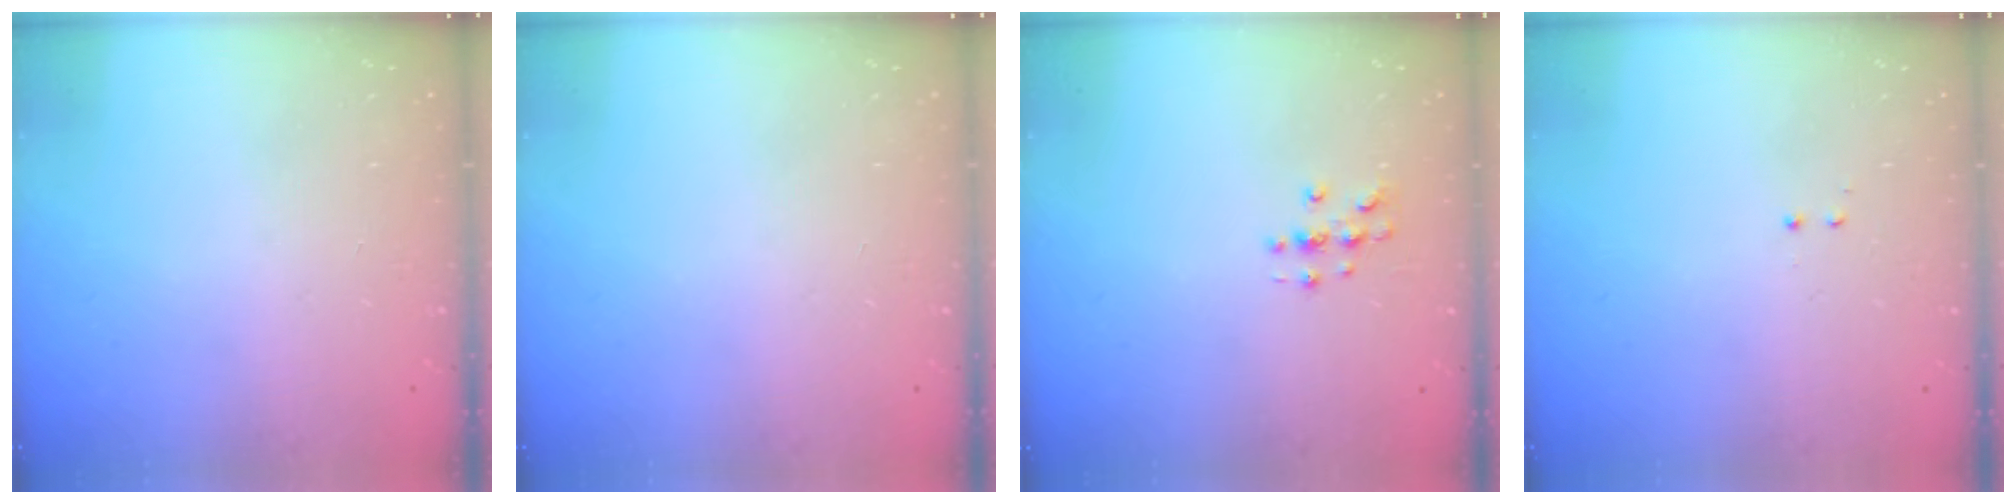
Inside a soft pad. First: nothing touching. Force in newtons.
{"total": 0.0}
{"total": 3.2, "press": 3.2, "slide": 0.3}
{"total": 0.5, "press": 0.5, "slide": 0.3}